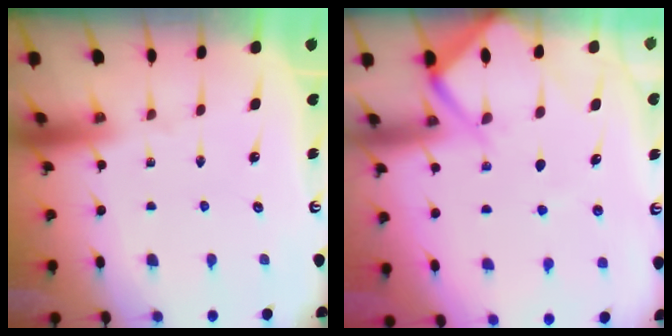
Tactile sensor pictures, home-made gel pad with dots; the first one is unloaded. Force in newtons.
{"total": 8.7, "press": 8.6, "slide": 0.9}